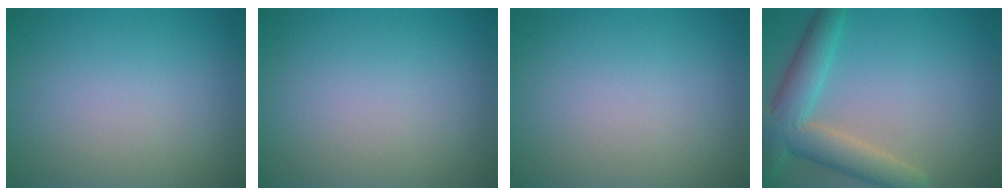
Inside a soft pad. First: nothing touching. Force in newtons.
{"total": 0.0}
{"total": 0.0}
{"total": 5.8, "press": 5.8, "slide": 0.4}